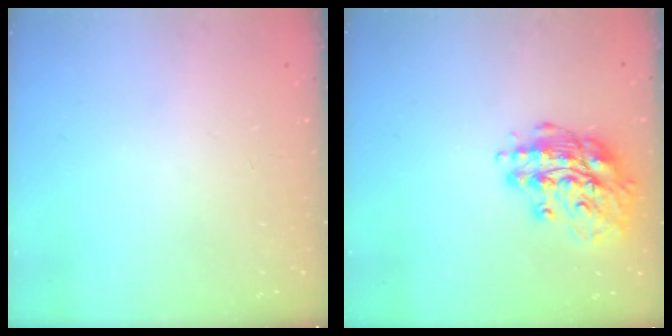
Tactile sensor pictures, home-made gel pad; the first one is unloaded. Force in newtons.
{"total": 16.0, "press": 15.9, "slide": 1.6}